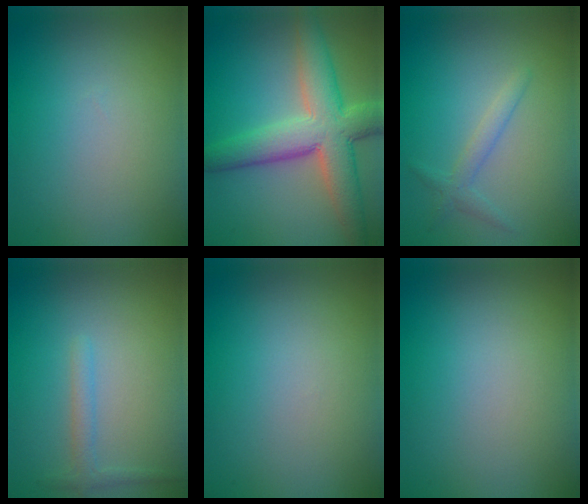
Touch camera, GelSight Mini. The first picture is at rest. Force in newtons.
{"total": 7.9, "press": 7.8, "slide": 0.4}
{"total": 1.7, "press": 1.6, "slide": 0.2}
{"total": 1.4, "press": 1.4, "slide": 0.1}
{"total": 0.0}
{"total": 0.0}